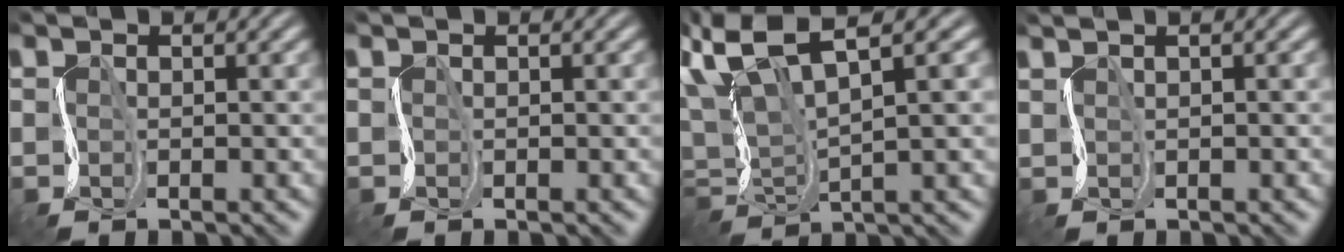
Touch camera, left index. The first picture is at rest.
{"total": 0.0}
{"total": 7.1, "force": [2.1, 2.1, 6.4], "torque": [-0.134, 0.013, 0.033]}
{"total": 1.4, "force": [1.0, 0.1, 0.9], "torque": [-0.023, 0.005, 0.015]}